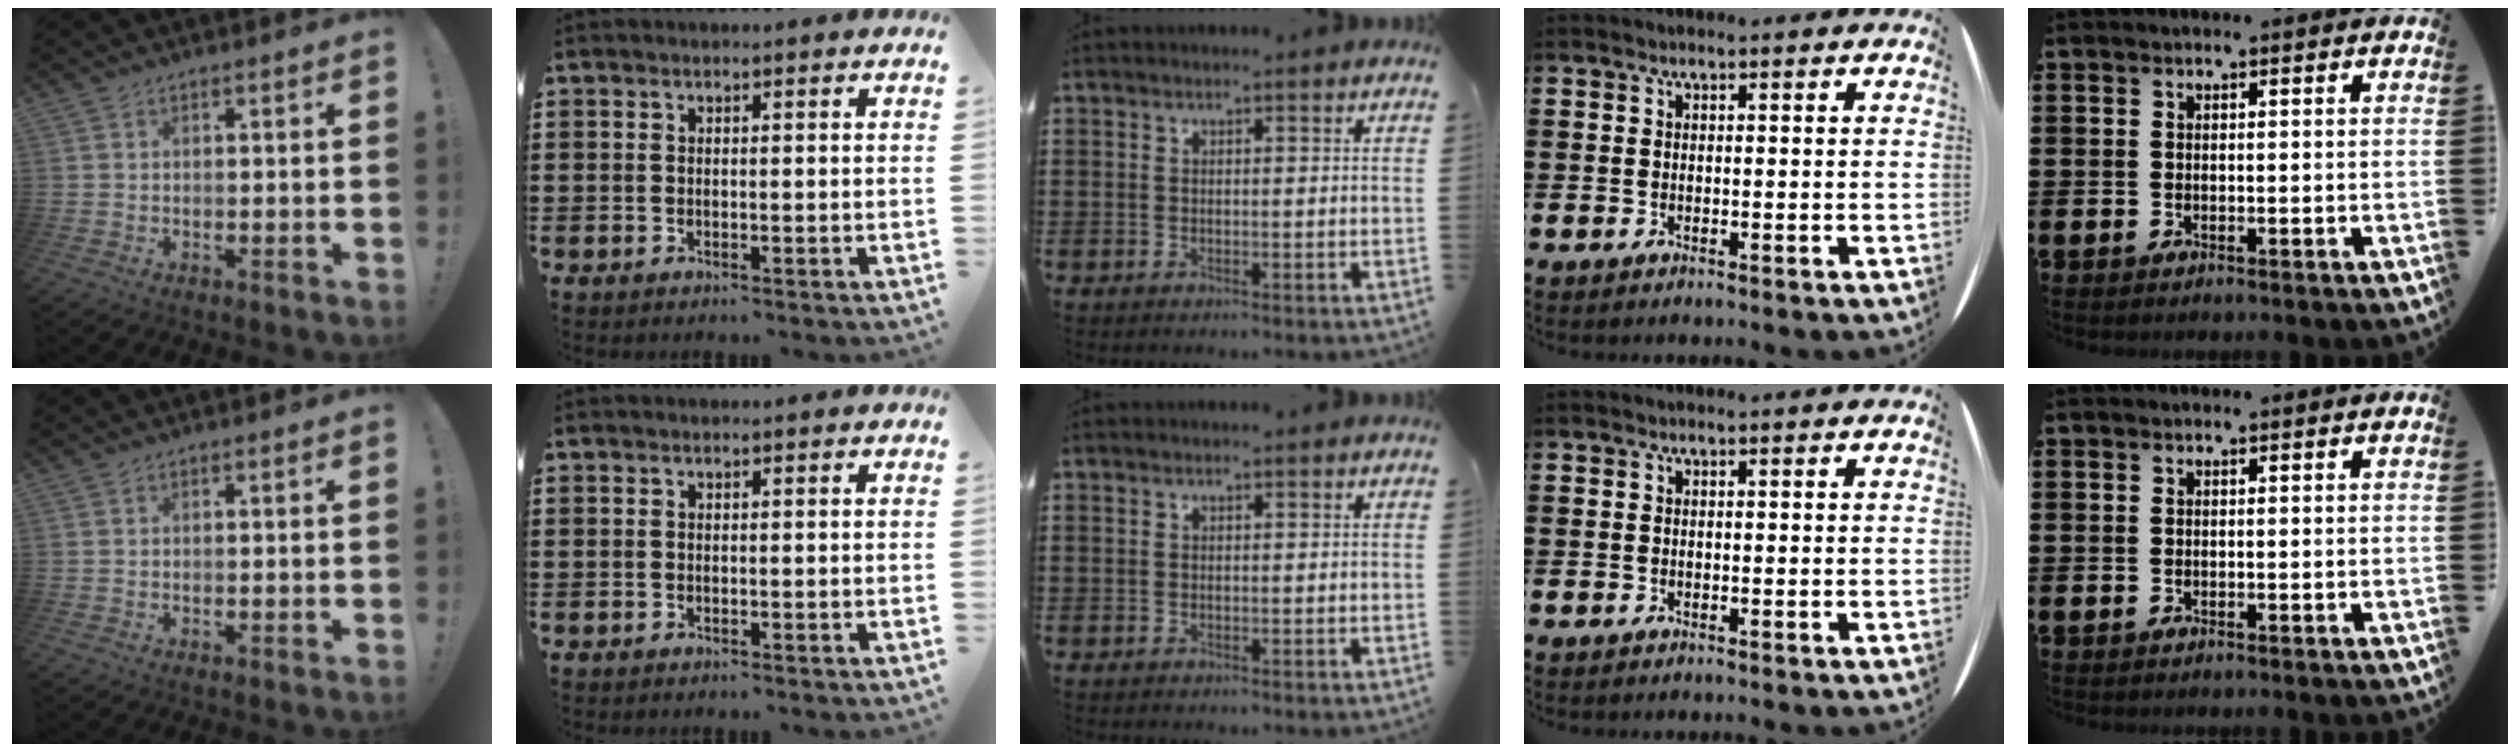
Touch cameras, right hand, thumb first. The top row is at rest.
{}